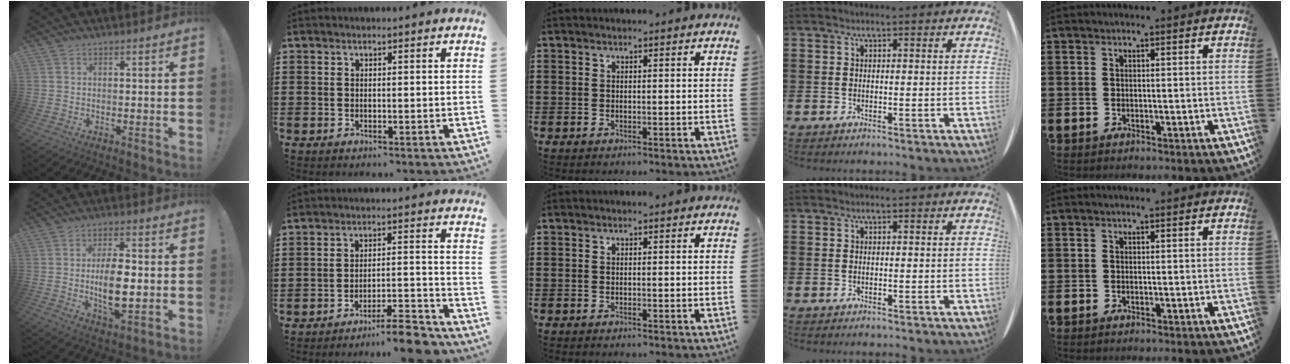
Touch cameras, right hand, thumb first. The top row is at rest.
{"thumb": {"total": 11.2, "force": [-0.9, 4.8, 10.1], "torque": [-0.185, -0.004, -0.021]}, "index": {"total": 7.2, "force": [-6.6, 0.2, 2.8], "torque": [-0.039, 0.006, -0.123]}}